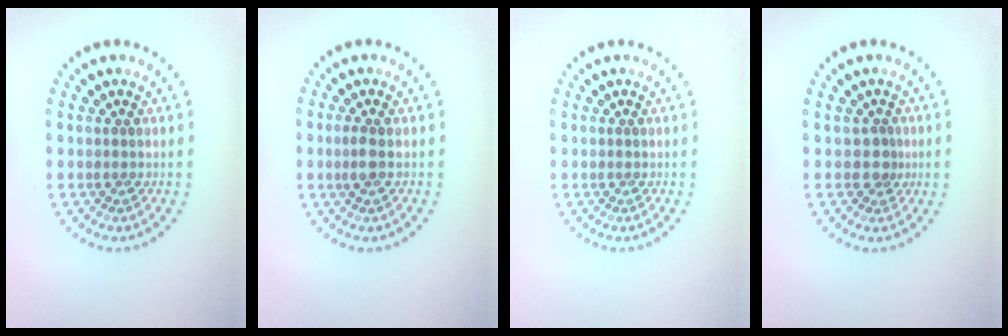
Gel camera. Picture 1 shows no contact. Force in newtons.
{"total": 1.3, "press": 1.3, "slide": 0.4}
{"total": 0.0}
{"total": 1.3, "press": 0.9, "slide": 0.9}